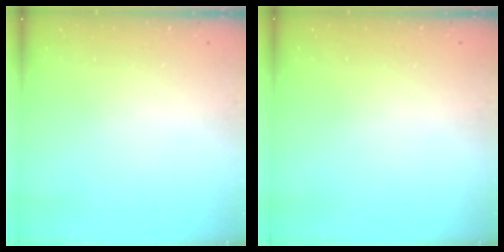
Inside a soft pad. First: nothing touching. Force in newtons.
{"total": 2.6, "press": 2.6, "slide": 0.2}